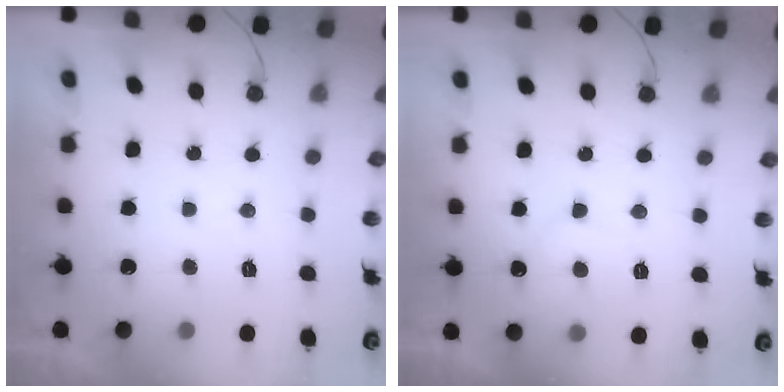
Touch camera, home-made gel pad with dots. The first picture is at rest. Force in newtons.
{"total": 6.1, "press": 6.1, "slide": 0.3}